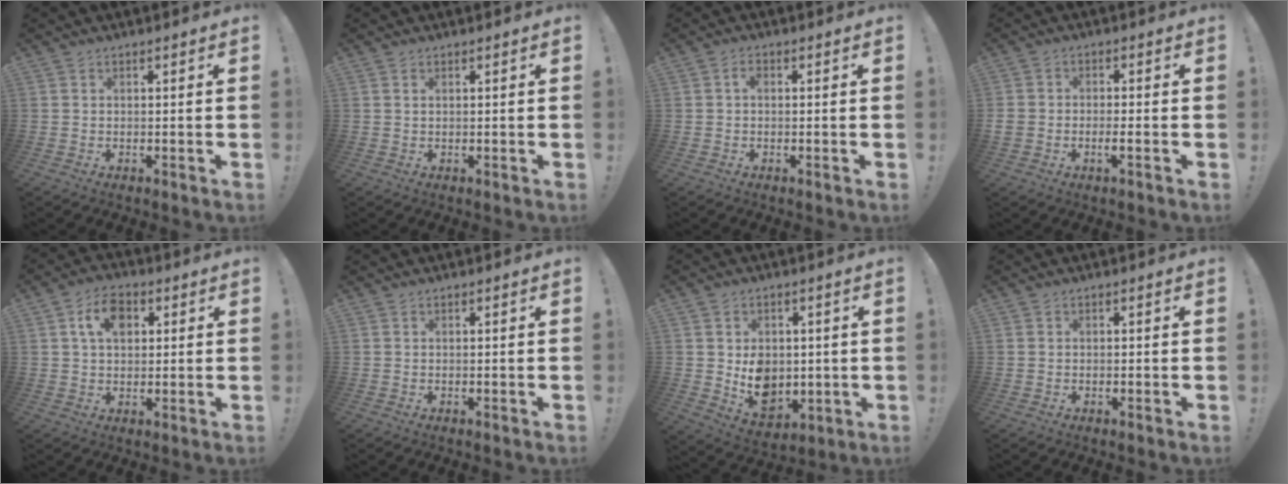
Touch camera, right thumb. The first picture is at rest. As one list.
[{"total": 0.6, "force": [0.3, 0.3, 0.4], "torque": [-0.008, 0.000, 0.006]}, {"total": 1.6, "force": [-0.1, 1.0, 1.2], "torque": [-0.025, 0.007, -0.004]}, {"total": 3.1, "force": [-1.3, 1.3, 2.5], "torque": [-0.039, 0.003, -0.021]}, {"total": 8.7, "force": [2.9, 5.8, 5.8], "torque": [-0.096, 0.010, 0.054]}, {"total": 0.0}, {"total": 10.1, "force": [0.8, 9.0, 4.5], "torque": [-0.065, -0.013, 0.027]}, {"total": 0.0}]